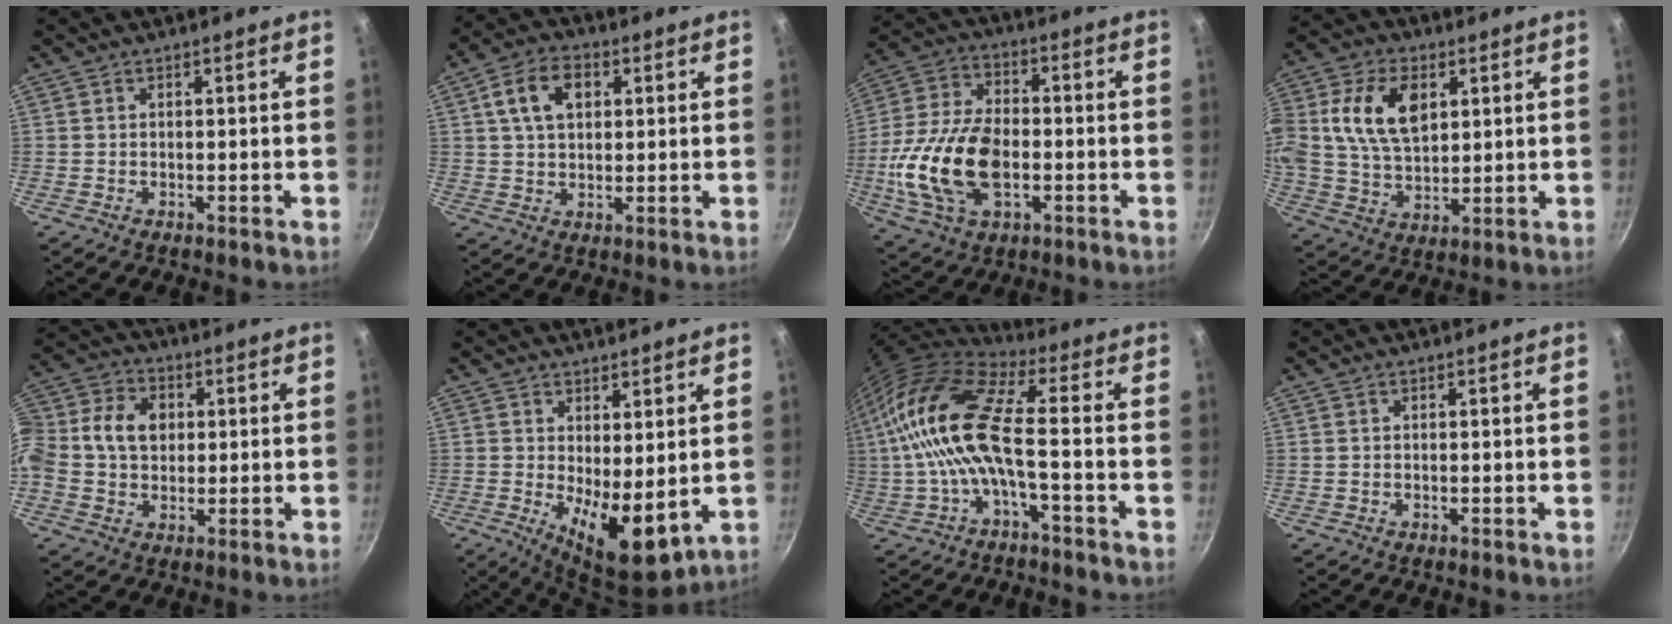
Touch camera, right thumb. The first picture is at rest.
{"total": 9.0, "force": [2.7, 6.1, 6.1], "torque": [-0.090, 0.009, 0.040]}
{"total": 18.8, "force": [-3.4, 11.3, 14.7], "torque": [-0.282, 0.022, -0.066]}
{"total": 14.6, "force": [3.9, 9.5, 10.4], "torque": [-0.181, 0.000, 0.069]}
{"total": 14.1, "force": [1.2, 11.0, 8.7], "torque": [-0.156, 0.027, 0.001]}
{"total": 9.7, "force": [0.6, 4.1, 8.8], "torque": [-0.117, -0.027, 0.017]}
{"total": 16.2, "force": [-1.3, 5.7, 15.1], "torque": [-0.318, 0.029, -0.039]}
{"total": 0.0}